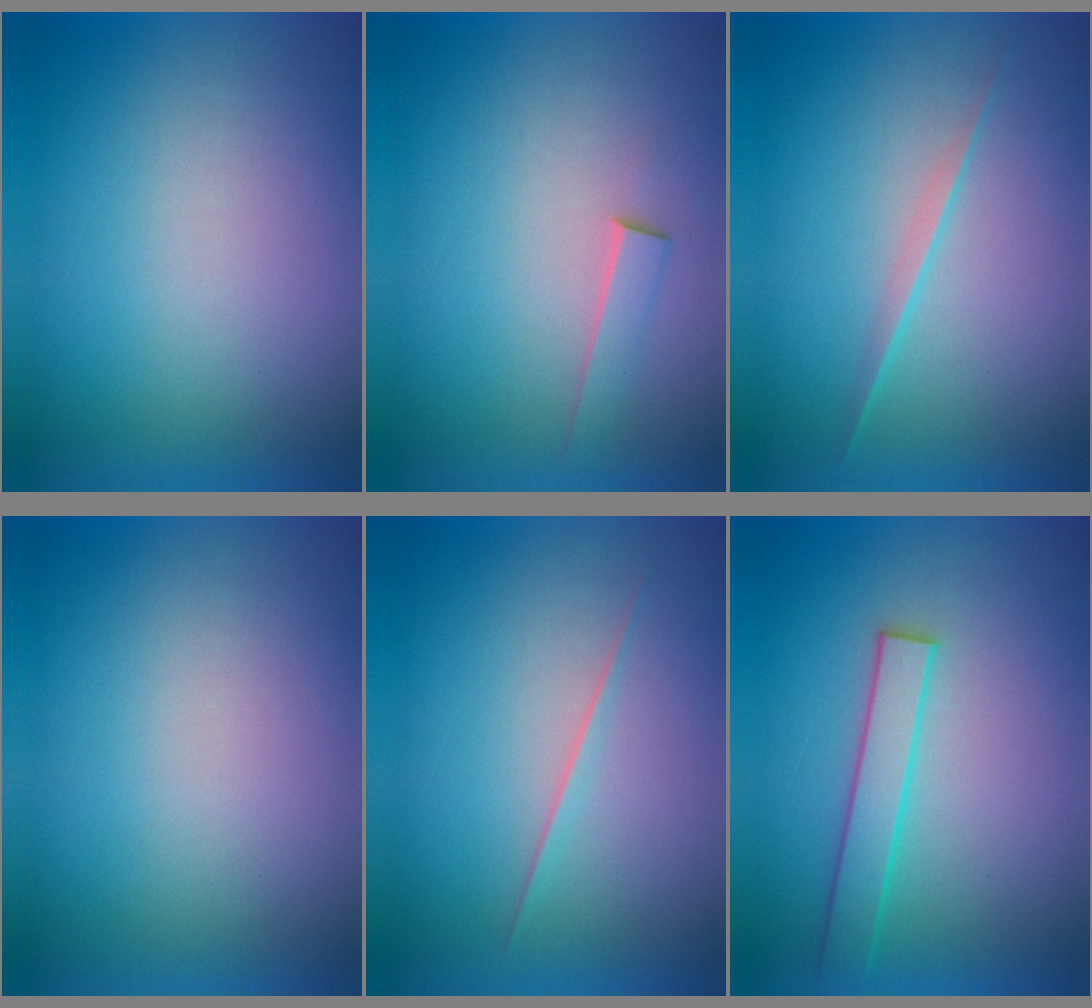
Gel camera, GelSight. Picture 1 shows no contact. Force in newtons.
{"total": 2.0}
{"total": 2.2}
{"total": 1.4}
{"total": 1.6}
{"total": 3.6}